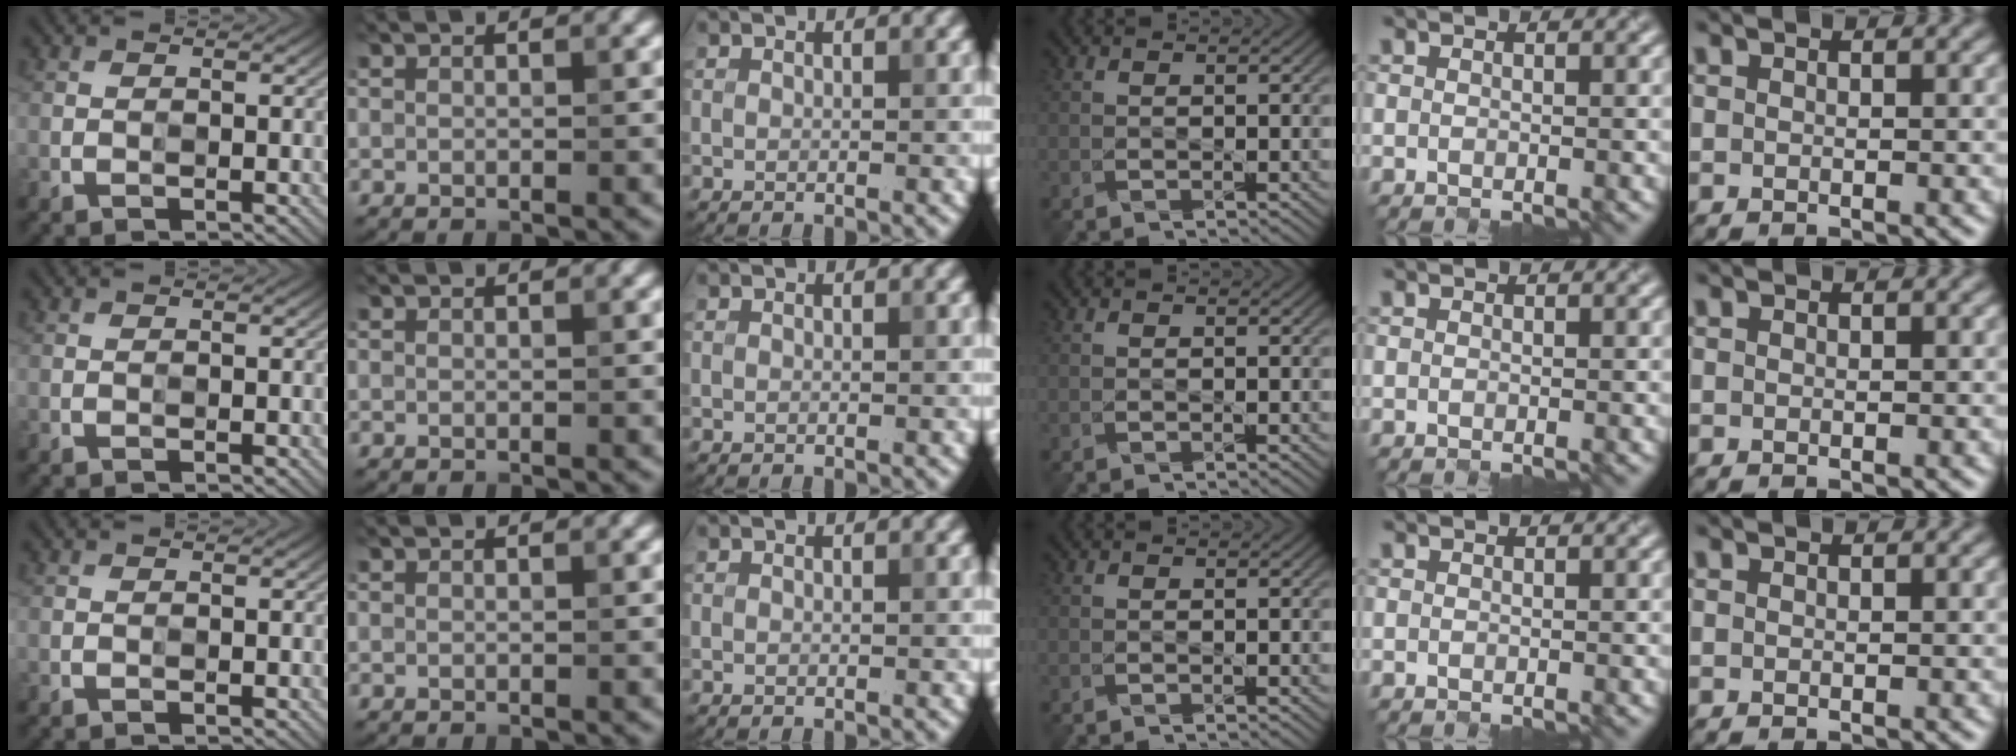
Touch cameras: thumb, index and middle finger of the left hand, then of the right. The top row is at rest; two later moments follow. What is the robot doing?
{"motion": "close", "object": "laptop"}